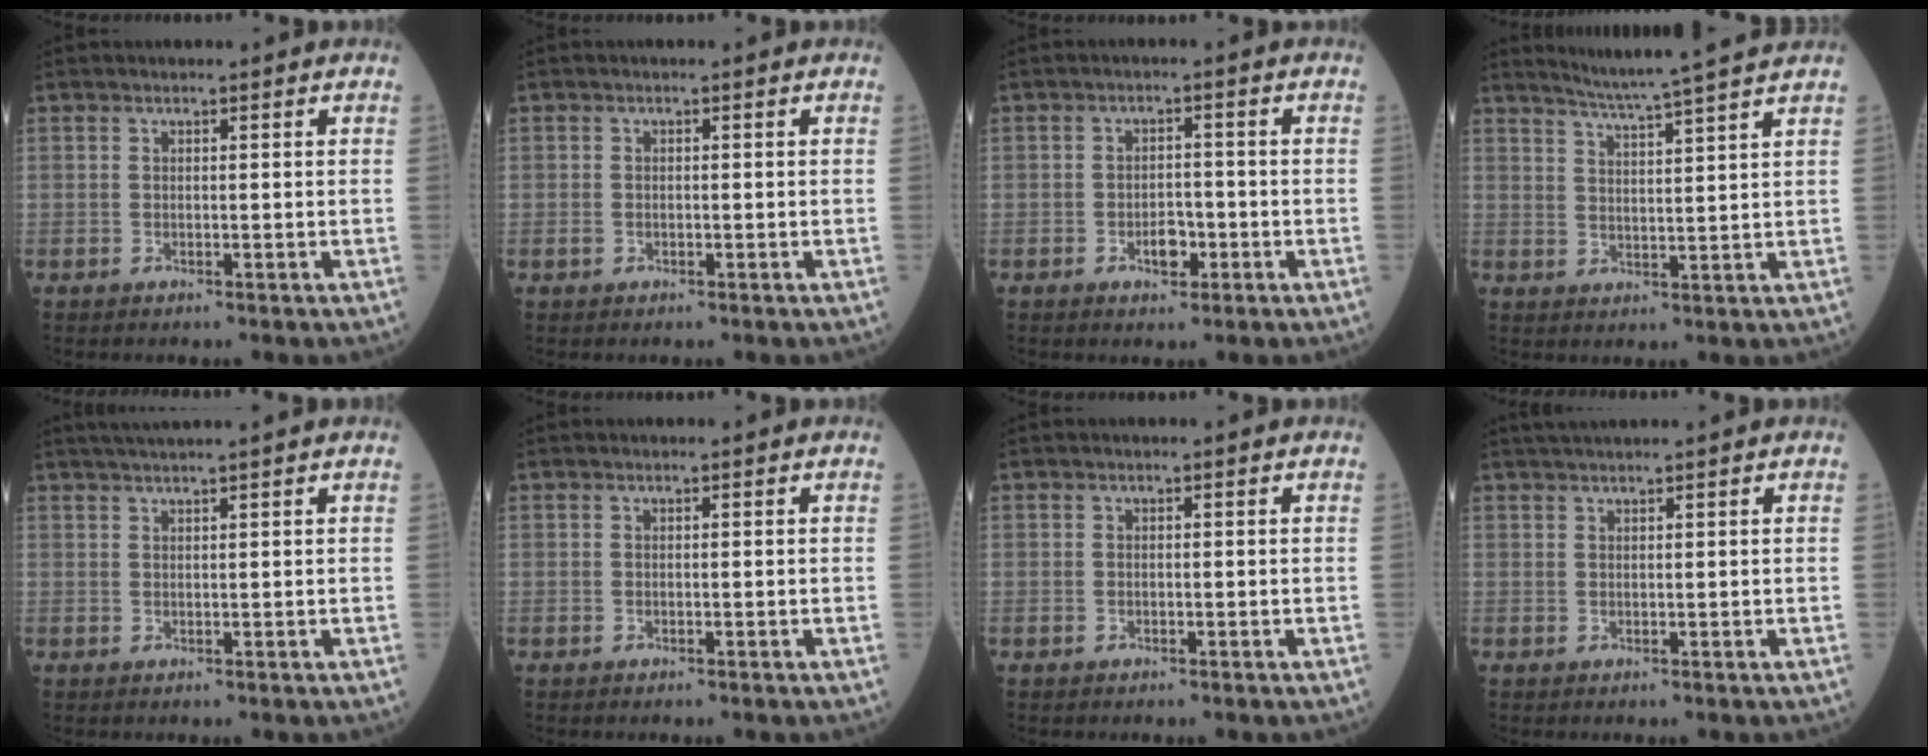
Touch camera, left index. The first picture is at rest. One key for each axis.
{"total": 0.7, "fx": -0.3, "fy": 0.6, "fz": 0.2, "tx": -0.009, "ty": 0.001, "tz": -0.004}
{"total": 3.0, "fx": -1.3, "fy": 1.5, "fz": 2.2, "tx": -0.030, "ty": 0.005, "tz": -0.019}
{"total": 9.9, "fx": 8.9, "fy": -1.8, "fz": 4.1, "tx": -0.070, "ty": -0.001, "tz": 0.126}
{"total": 4.4, "fx": 3.7, "fy": -0.9, "fz": 2.2, "tx": -0.030, "ty": 0.022, "tz": 0.062}
{"total": 0.0}
{"total": 0.0}
{"total": 2.6, "fx": 2.2, "fy": -0.6, "fz": 1.1, "tx": -0.014, "ty": 0.017, "tz": 0.044}